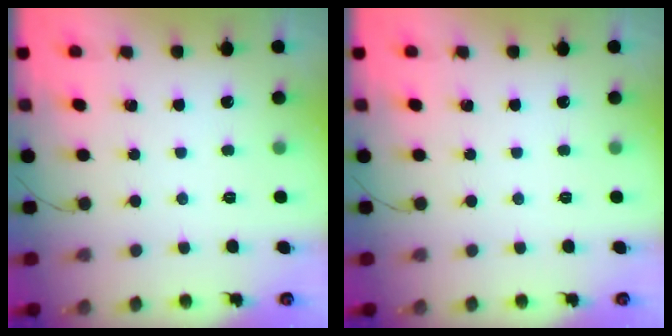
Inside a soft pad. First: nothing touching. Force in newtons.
{"total": 0.0}